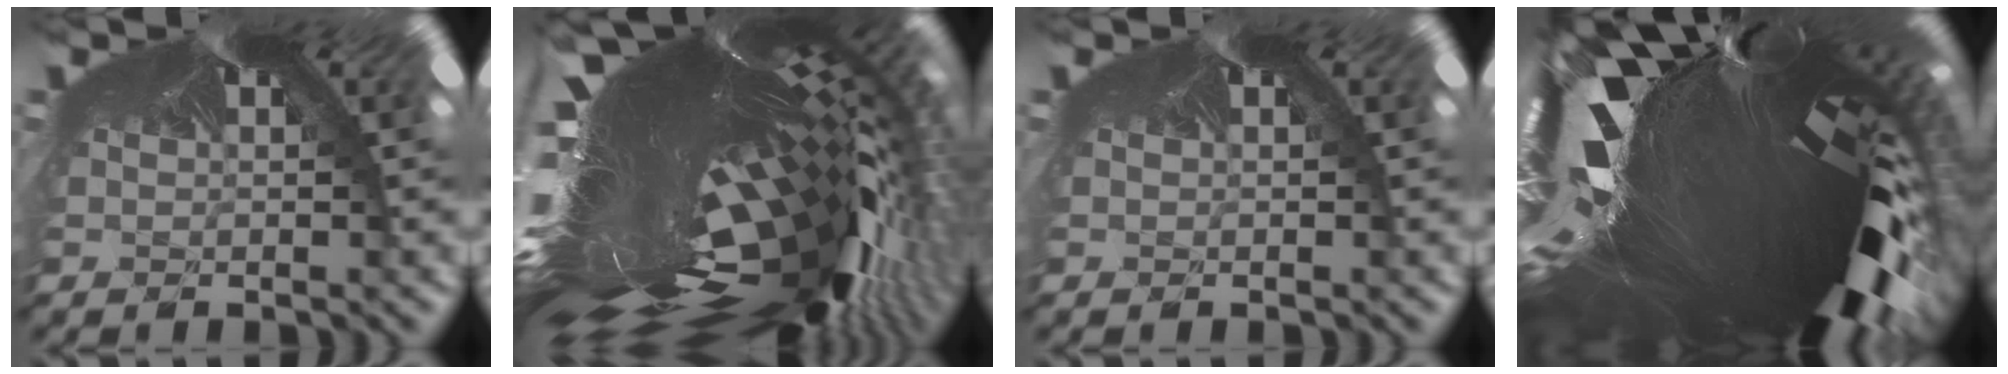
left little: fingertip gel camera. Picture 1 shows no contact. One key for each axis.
{"total": 7.7, "fx": -6.7, "fy": 0.2, "fz": 3.9, "tx": -0.101, "ty": -0.092, "tz": -0.069}
{"total": 0.0}
{"total": 6.2, "fx": -5.0, "fy": 0.8, "fz": 3.6, "tx": -0.103, "ty": -0.108, "tz": -0.030}